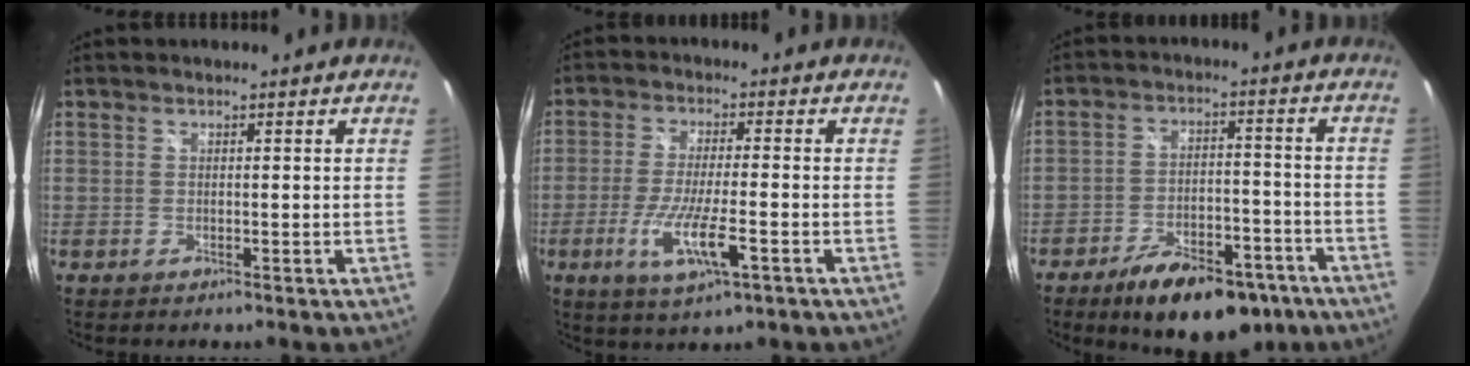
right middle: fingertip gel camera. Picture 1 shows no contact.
{"total": 9.7, "force": [-3.9, 1.8, 8.7], "torque": [-0.173, -0.020, -0.068]}
{"total": 16.4, "force": [-11.4, 7.2, 9.5], "torque": [-0.162, 0.000, -0.157]}